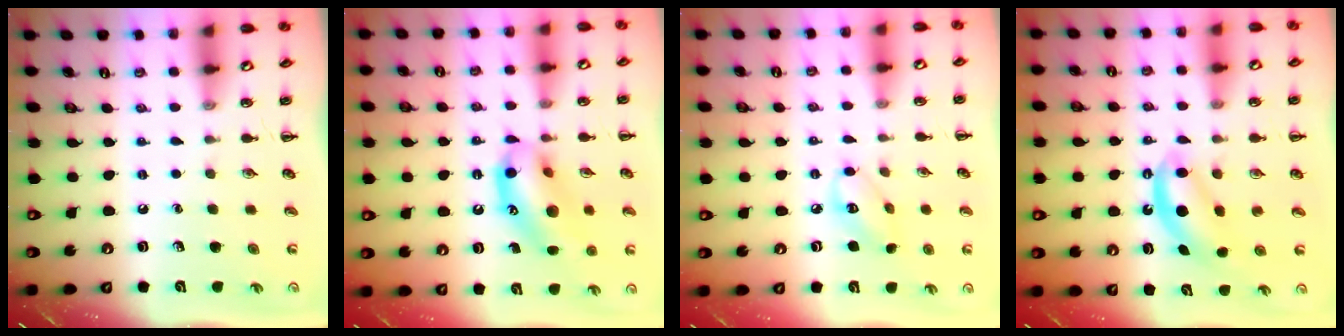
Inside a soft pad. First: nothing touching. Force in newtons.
{"total": 15.4, "press": 15.1, "slide": 2.6}
{"total": 5.8, "press": 5.7, "slide": 0.7}
{"total": 6.3, "press": 6.3, "slide": 0.8}